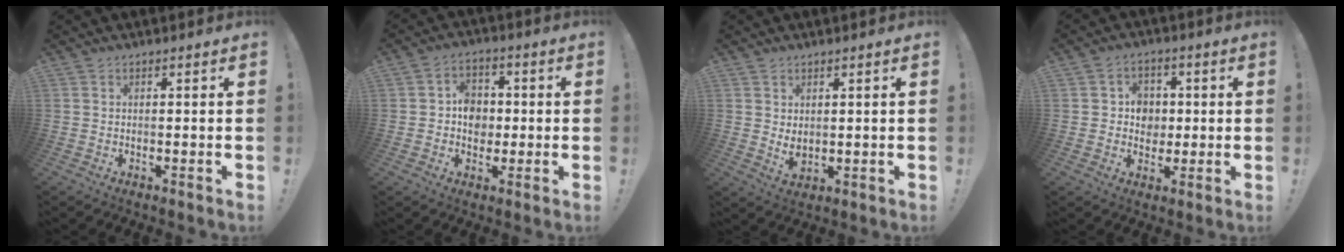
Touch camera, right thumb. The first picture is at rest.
{"total": 8.0, "force": [-0.4, 6.9, 3.9], "torque": [-0.050, 0.011, -0.003]}
{"total": 3.5, "force": [1.5, 2.1, 2.5], "torque": [-0.026, -0.016, 0.027]}
{"total": 7.1, "force": [0.3, 6.7, 2.3], "torque": [-0.030, 0.000, 0.010]}